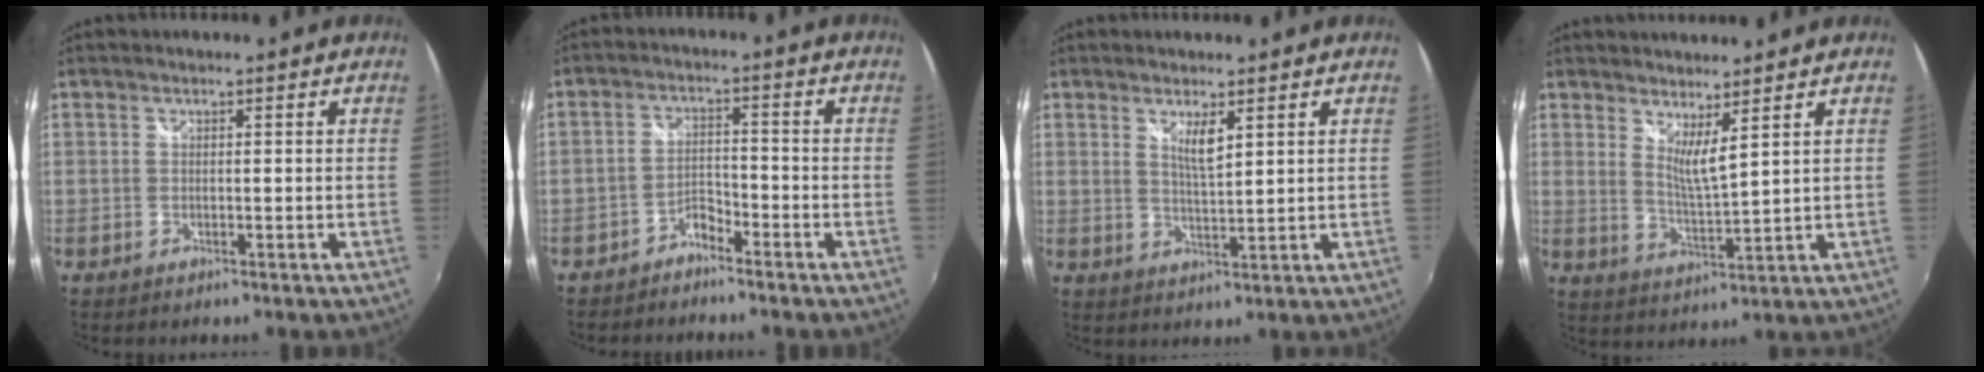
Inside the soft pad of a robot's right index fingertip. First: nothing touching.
{"total": 3.4, "force": [-3.0, 1.2, 1.0], "torque": [-0.028, 0.008, -0.056]}
{"total": 3.9, "force": [2.0, 0.7, 3.2], "torque": [-0.057, -0.007, 0.034]}
{"total": 5.1, "force": [3.8, 0.2, 3.5], "torque": [-0.059, -0.013, 0.062]}